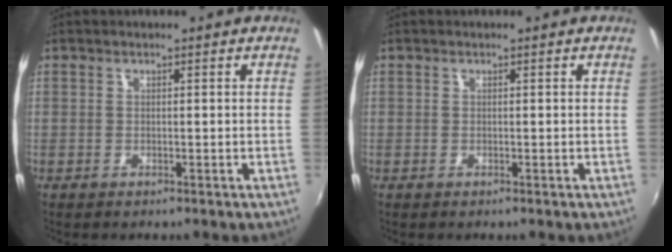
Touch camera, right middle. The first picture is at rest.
{"total": 0.0}